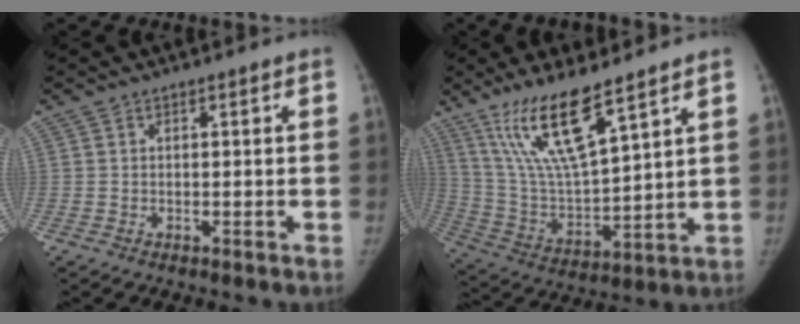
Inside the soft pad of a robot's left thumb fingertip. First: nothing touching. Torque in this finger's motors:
{"motor_torque": [0.21, 0.26, 1.47, -1.30, 0.12]}